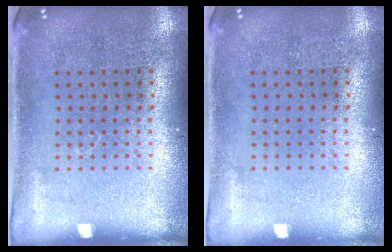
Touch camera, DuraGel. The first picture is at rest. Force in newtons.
{"total": 0.0}